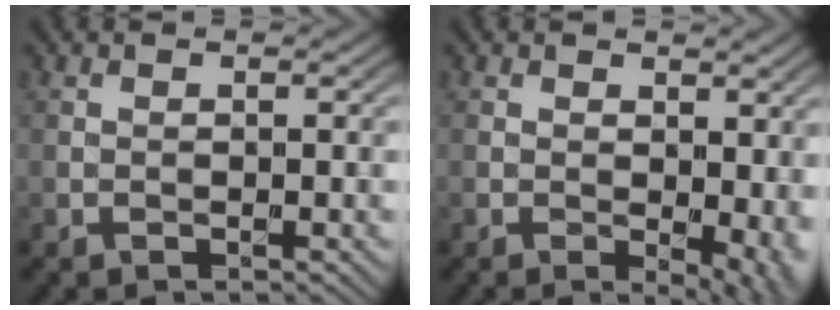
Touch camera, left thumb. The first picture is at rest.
{"total": 5.7, "force": [-0.1, 2.8, 4.9], "torque": [-0.061, -0.009, 0.004]}